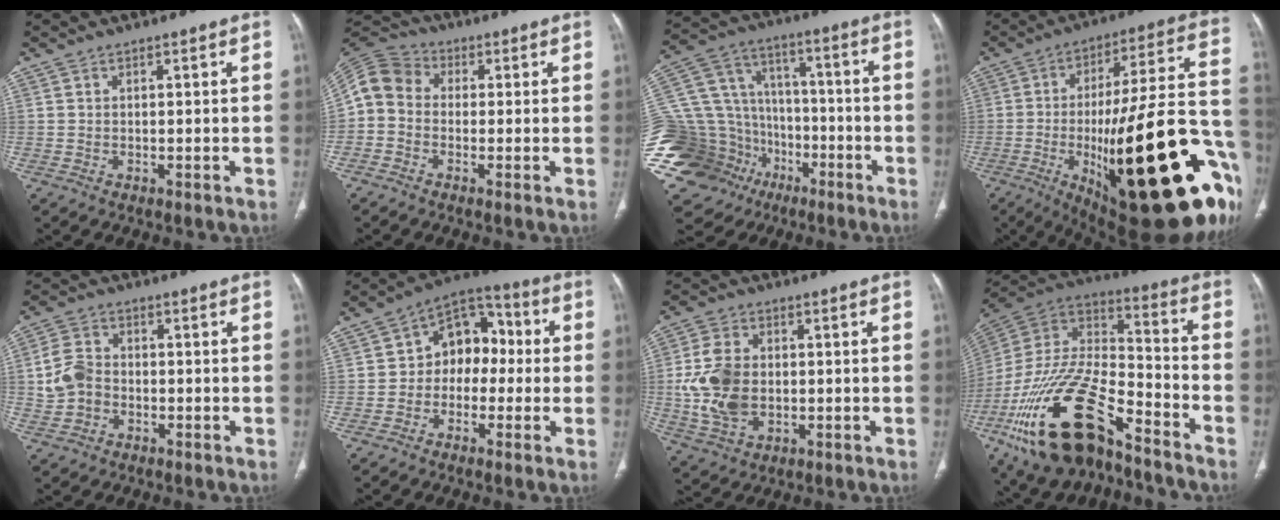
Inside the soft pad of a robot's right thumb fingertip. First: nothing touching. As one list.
[{"total": 7.3, "force": [-0.2, 6.6, 3.1], "torque": [-0.059, 0.027, -0.026]}, {"total": 32.7, "force": [-13.4, 25.3, 15.9], "torque": [-0.395, 0.084, -0.218]}, {"total": 38.3, "force": [-11.8, 11.3, 34.7], "torque": [-0.432, 0.042, -0.166]}, {"total": 6.3, "force": [-1.2, 5.0, 3.6], "torque": [-0.069, 0.020, -0.027]}, {"total": 10.8, "force": [-0.5, 8.1, 7.1], "torque": [-0.059, 0.043, -0.027]}, {"total": 11.3, "force": [-0.7, 7.7, 8.1], "torque": [-0.161, 0.004, -0.010]}, {"total": 27.6, "force": [-15.7, 12.3, 19.0], "torque": [-0.398, 0.047, -0.275]}]